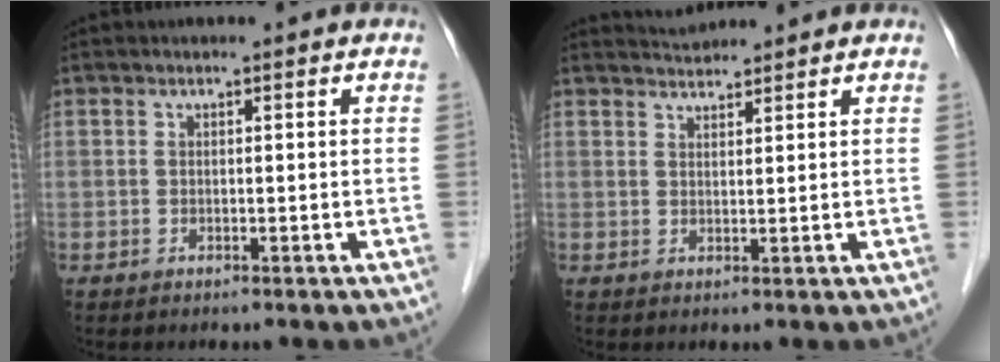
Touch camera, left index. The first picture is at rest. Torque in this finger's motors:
{"motor_torque": [0.22, -0.28, -0.08, -0.01]}